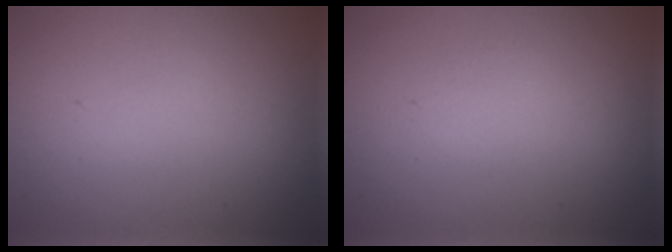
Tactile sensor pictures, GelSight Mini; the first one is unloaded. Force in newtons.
{"total": 0.9, "press": 0.9, "slide": 0.1}